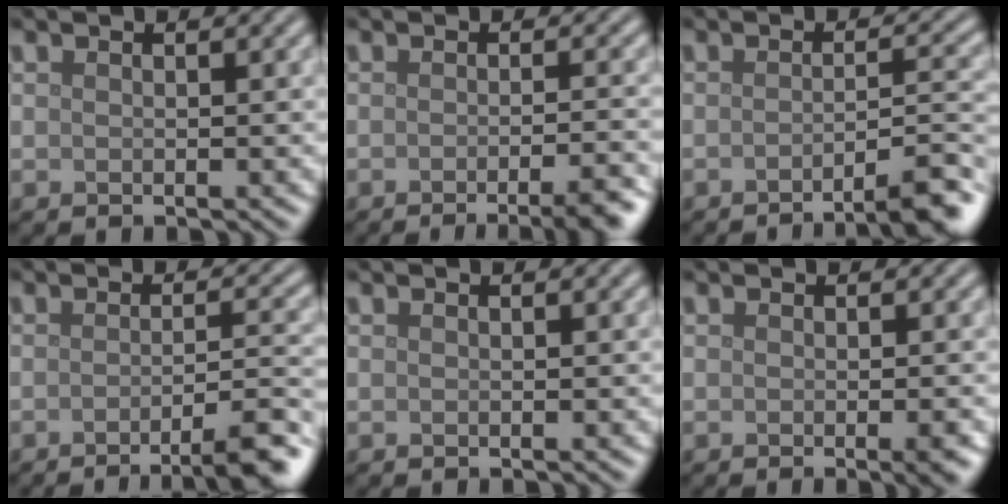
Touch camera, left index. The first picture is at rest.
{"total": 5.5, "force": [-3.0, 1.4, 4.4], "torque": [-0.043, 0.000, -0.036]}
{"total": 5.6, "force": [-3.6, 1.0, 4.2], "torque": [-0.043, 0.011, -0.056]}
{"total": 6.0, "force": [-3.3, 1.2, 4.9], "torque": [-0.057, 0.002, -0.051]}
{"total": 0.0}
{"total": 2.1, "force": [-0.6, 0.5, 2.0], "torque": [-0.019, -0.002, -0.010]}